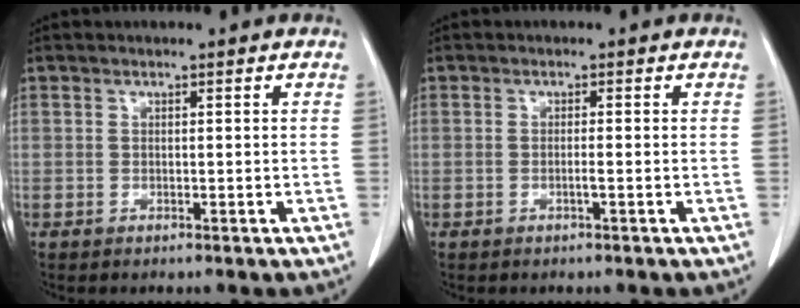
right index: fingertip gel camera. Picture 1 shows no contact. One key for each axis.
{"total": 1.0, "fx": -0.3, "fy": -0.1, "fz": 0.9, "tx": -0.018, "ty": 0.000, "tz": -0.006}